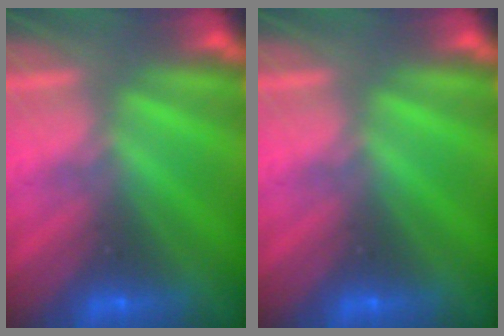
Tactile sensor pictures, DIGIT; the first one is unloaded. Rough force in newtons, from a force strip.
{"total": 0.0}